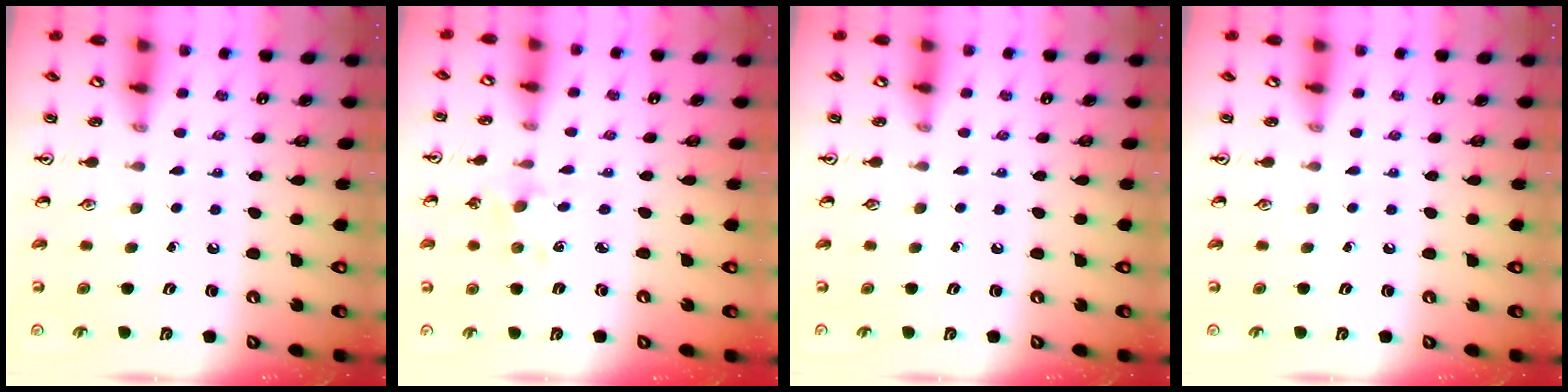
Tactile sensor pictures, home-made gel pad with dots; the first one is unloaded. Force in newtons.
{"total": 2.5, "press": 2.5, "slide": 0.4}
{"total": 0.0}
{"total": 0.0}